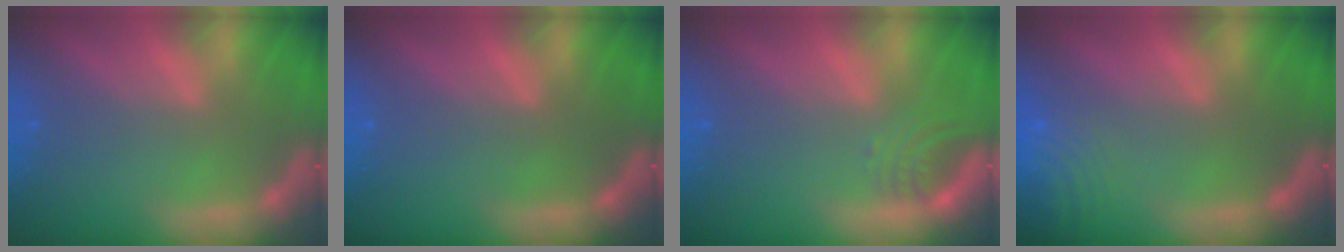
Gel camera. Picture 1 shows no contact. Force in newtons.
{"total": 0.0}
{"total": 2.5}
{"total": 9.0}